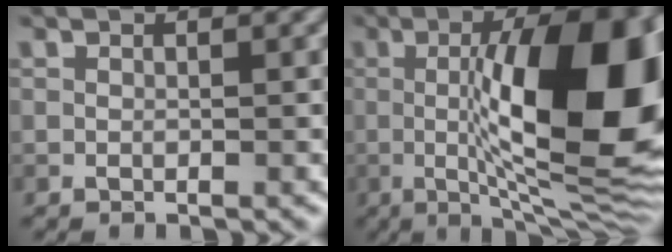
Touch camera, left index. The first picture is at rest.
{"total": 16.2, "force": [0.6, 5.0, 15.4], "torque": [-0.212, 0.017, 0.000]}